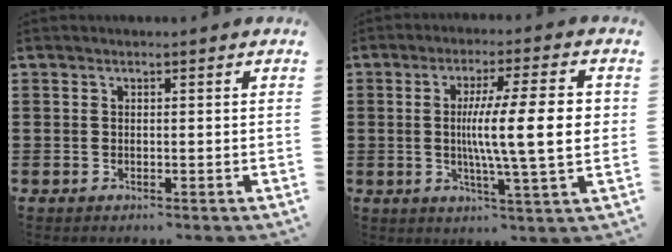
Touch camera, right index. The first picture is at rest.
{"total": 13.0, "force": [0.8, 1.9, 12.9], "torque": [-0.208, 0.000, 0.009]}